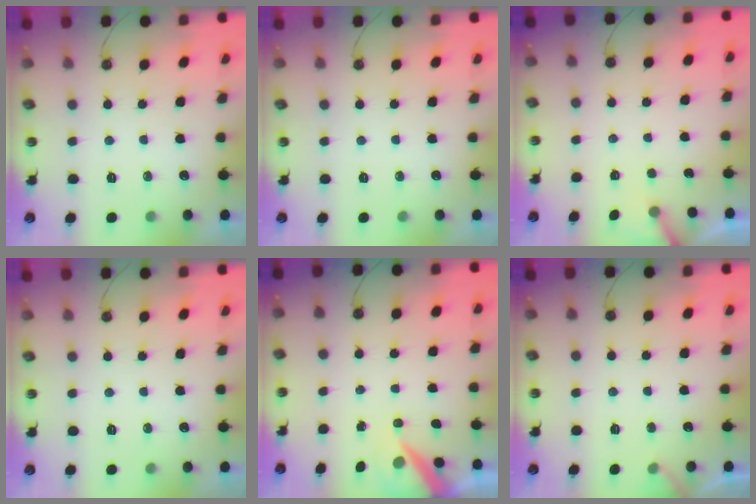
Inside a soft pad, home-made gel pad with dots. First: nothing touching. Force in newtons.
{"total": 0.0}
{"total": 2.7, "press": 2.7, "slide": 0.2}
{"total": 0.0}
{"total": 6.7, "press": 6.6, "slide": 0.8}
{"total": 4.5, "press": 4.5, "slide": 0.3}